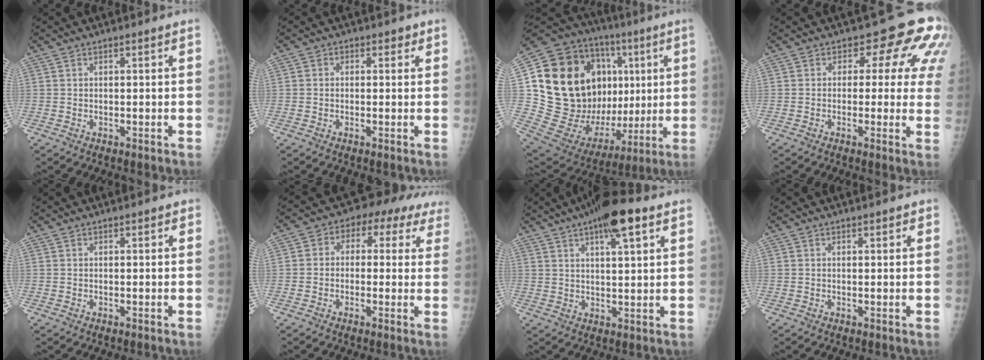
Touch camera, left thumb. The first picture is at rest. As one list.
[{"total": 1.9, "force": [0.4, 1.7, 0.7], "torque": [0.005, 0.002, 0.000]}, {"total": 33.7, "force": [4.3, 20.7, 26.3], "torque": [-0.420, 0.024, 0.085]}, {"total": 10.8, "force": [3.6, 6.4, 7.9], "torque": [-0.039, -0.006, 0.022]}, {"total": 0.0}, {"total": 9.6, "force": [3.3, 7.0, 5.8], "torque": [-0.021, 0.028, 0.032]}, {"total": 10.8, "force": [6.1, 2.8, 8.5], "torque": [-0.121, -0.007, 0.090]}, {"total": 1.0, "force": [0.7, 0.4, 0.7], "torque": [-0.006, -0.001, 0.006]}]